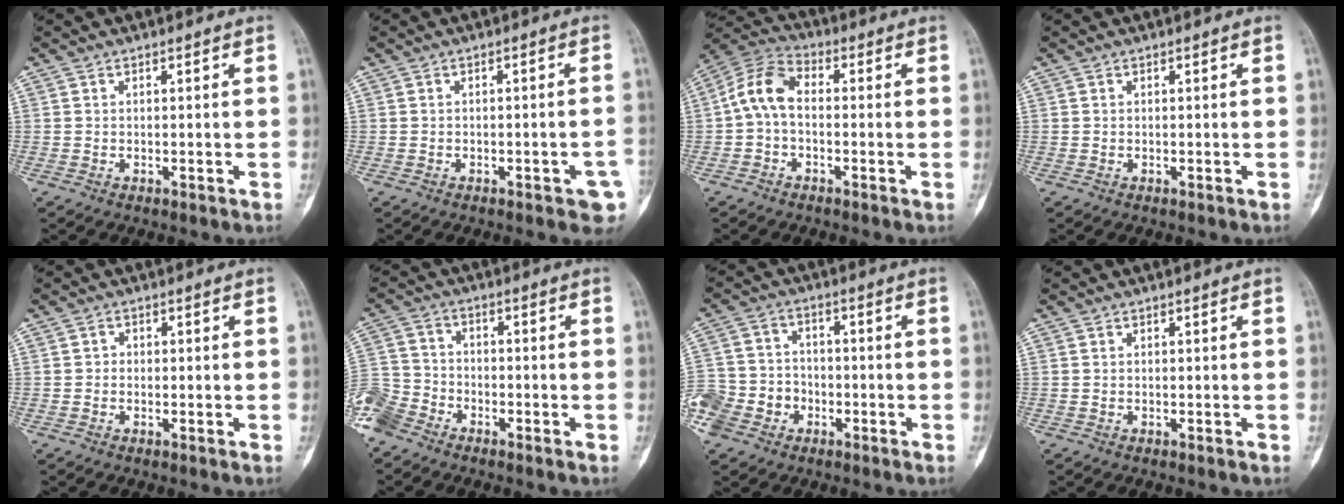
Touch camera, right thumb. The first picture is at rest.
{"total": 5.1, "force": [-2.1, 1.7, 4.3], "torque": [-0.042, 0.010, -0.021]}
{"total": 8.0, "force": [-0.6, 4.9, 6.3], "torque": [-0.120, 0.027, -0.026]}
{"total": 0.0}
{"total": 1.0, "force": [-0.2, 1.0, 0.3], "torque": [0.005, 0.004, -0.008]}
{"total": 7.8, "force": [-5.9, 4.5, 2.6], "torque": [-0.055, 0.022, -0.128]}
{"total": 11.3, "force": [-5.1, 9.1, 4.4], "torque": [-0.077, 0.039, -0.095]}
{"total": 0.0}